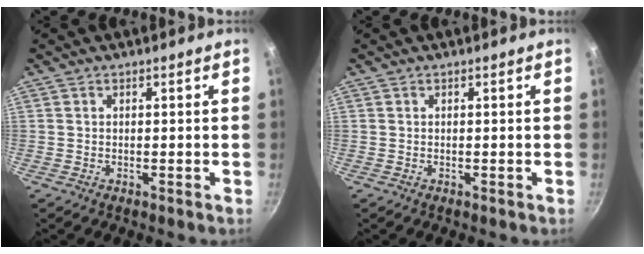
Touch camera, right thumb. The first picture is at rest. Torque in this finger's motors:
{"motor_torque": [0.08, 0.08, -0.06, 0.06, 0.00]}